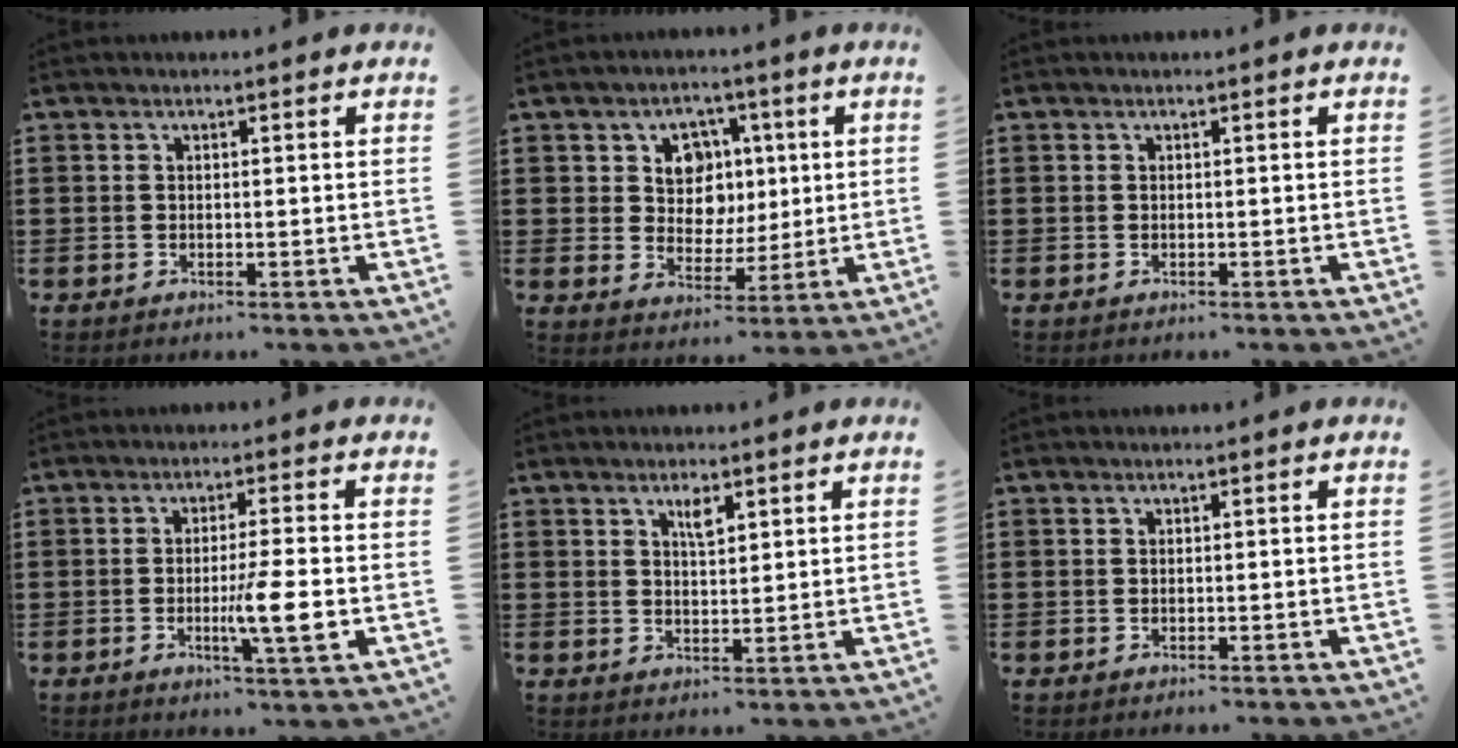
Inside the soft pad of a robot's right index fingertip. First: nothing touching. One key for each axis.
{"total": 7.1, "fx": 1.8, "fy": 6.2, "fz": 3.0, "tx": -0.070, "ty": 0.014, "tz": 0.029}
{"total": 0.0}
{"total": 7.2, "fx": -1.6, "fy": 0.4, "fz": 7.1, "tx": -0.122, "ty": -0.013, "tz": -0.028}
{"total": 2.5, "fx": 1.5, "fy": 0.8, "fz": 1.8, "tx": -0.023, "ty": -0.003, "tz": 0.022}
{"total": 0.0}